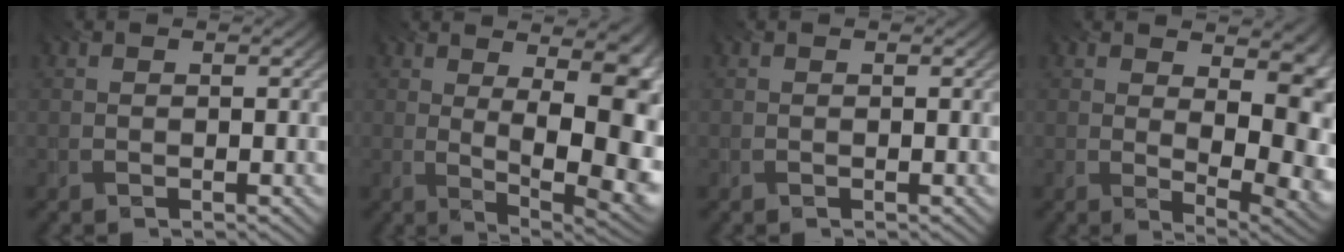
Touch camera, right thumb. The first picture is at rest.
{"total": 12.4, "force": [1.4, 3.9, 11.6], "torque": [-0.139, 0.014, 0.027]}
{"total": 0.0}
{"total": 10.1, "force": [2.4, 4.8, 8.5], "torque": [-0.099, -0.005, 0.055]}